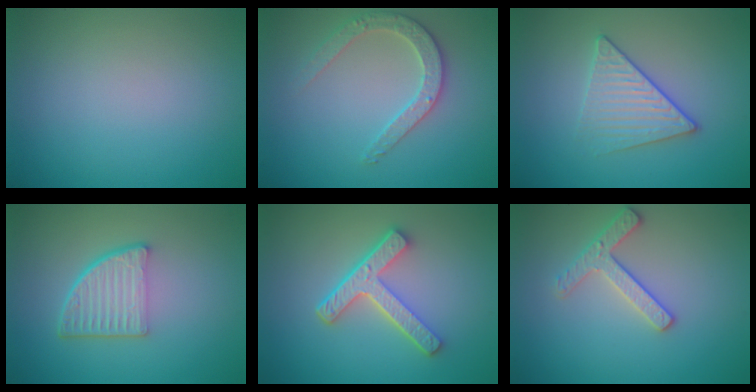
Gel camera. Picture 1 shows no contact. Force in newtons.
{"total": 2.8, "press": 2.7, "slide": 0.5}
{"total": 3.1, "press": 2.9, "slide": 1.2}
{"total": 4.9, "press": 3.4, "slide": 3.6}
{"total": 5.0, "press": 3.7, "slide": 3.3}
{"total": 2.5, "press": 2.4, "slide": 0.3}